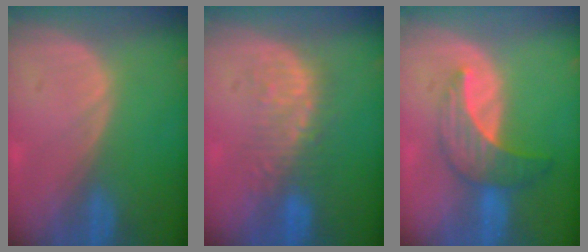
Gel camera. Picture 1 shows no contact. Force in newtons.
{"total": 6.0, "press": 5.8, "slide": 1.4}
{"total": 7.3, "press": 6.6, "slide": 3.2}